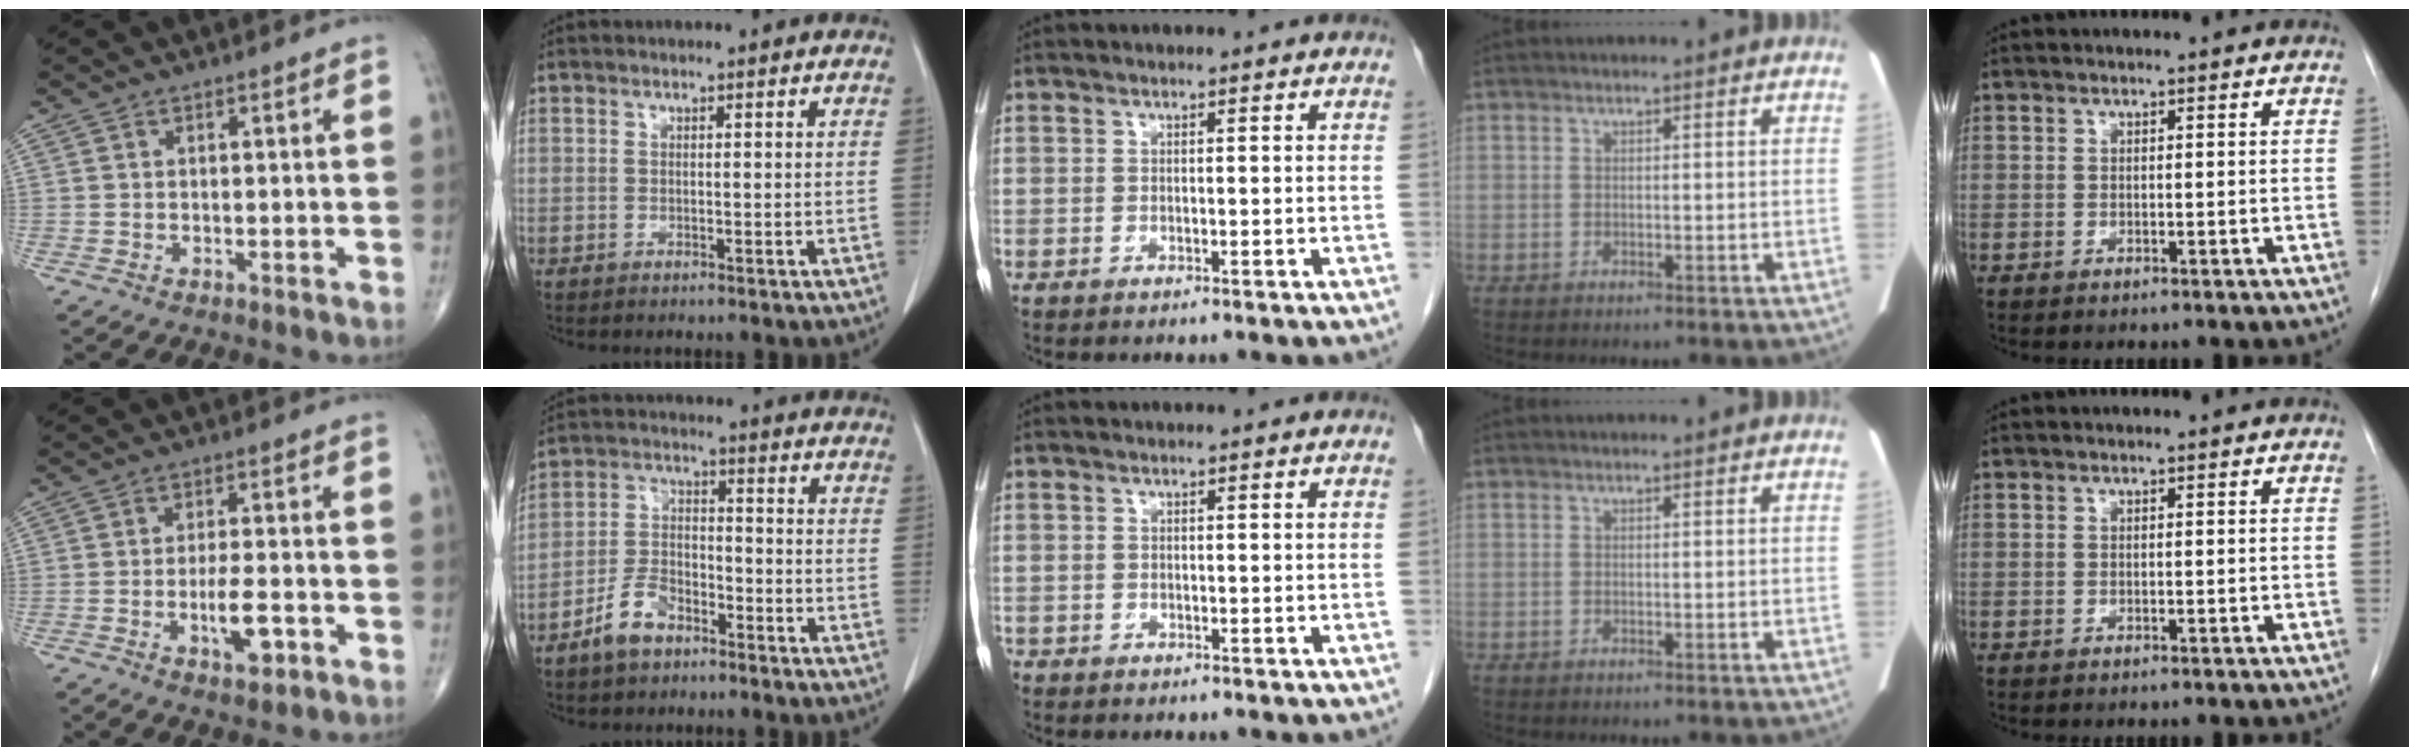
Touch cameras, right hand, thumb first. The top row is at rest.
{"thumb": {"total": 6.4, "force": [-2.3, 2.3, 5.6], "torque": [-0.088, 0.008, -0.035]}, "index": {"total": 6.7, "force": [-4.5, 3.6, 3.3], "torque": [-0.076, 0.012, -0.085]}, "middle": {"total": 1.5, "force": [-1.2, 0.8, 0.3], "torque": [-0.014, -0.001, -0.019]}}